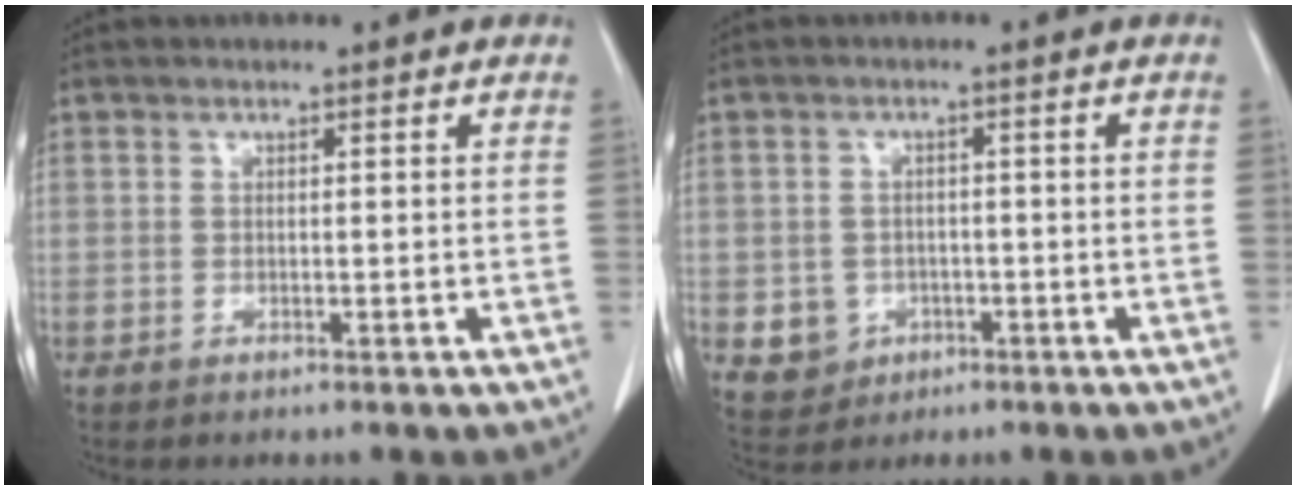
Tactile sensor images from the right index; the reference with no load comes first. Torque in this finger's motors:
{"motor_torque": [-0.41, -0.21, -0.43, -0.17]}